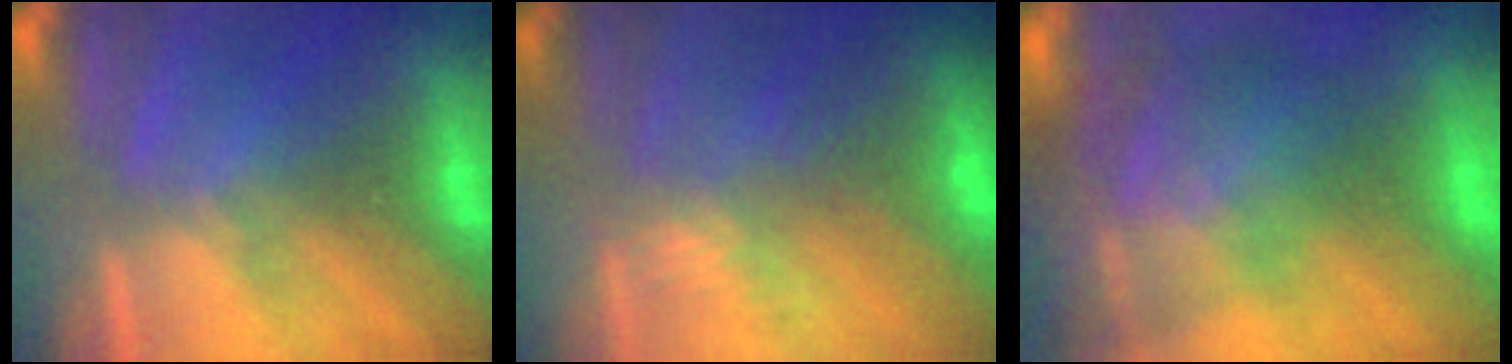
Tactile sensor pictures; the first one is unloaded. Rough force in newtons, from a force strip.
{"total": 9.0}
{"total": 9.8}